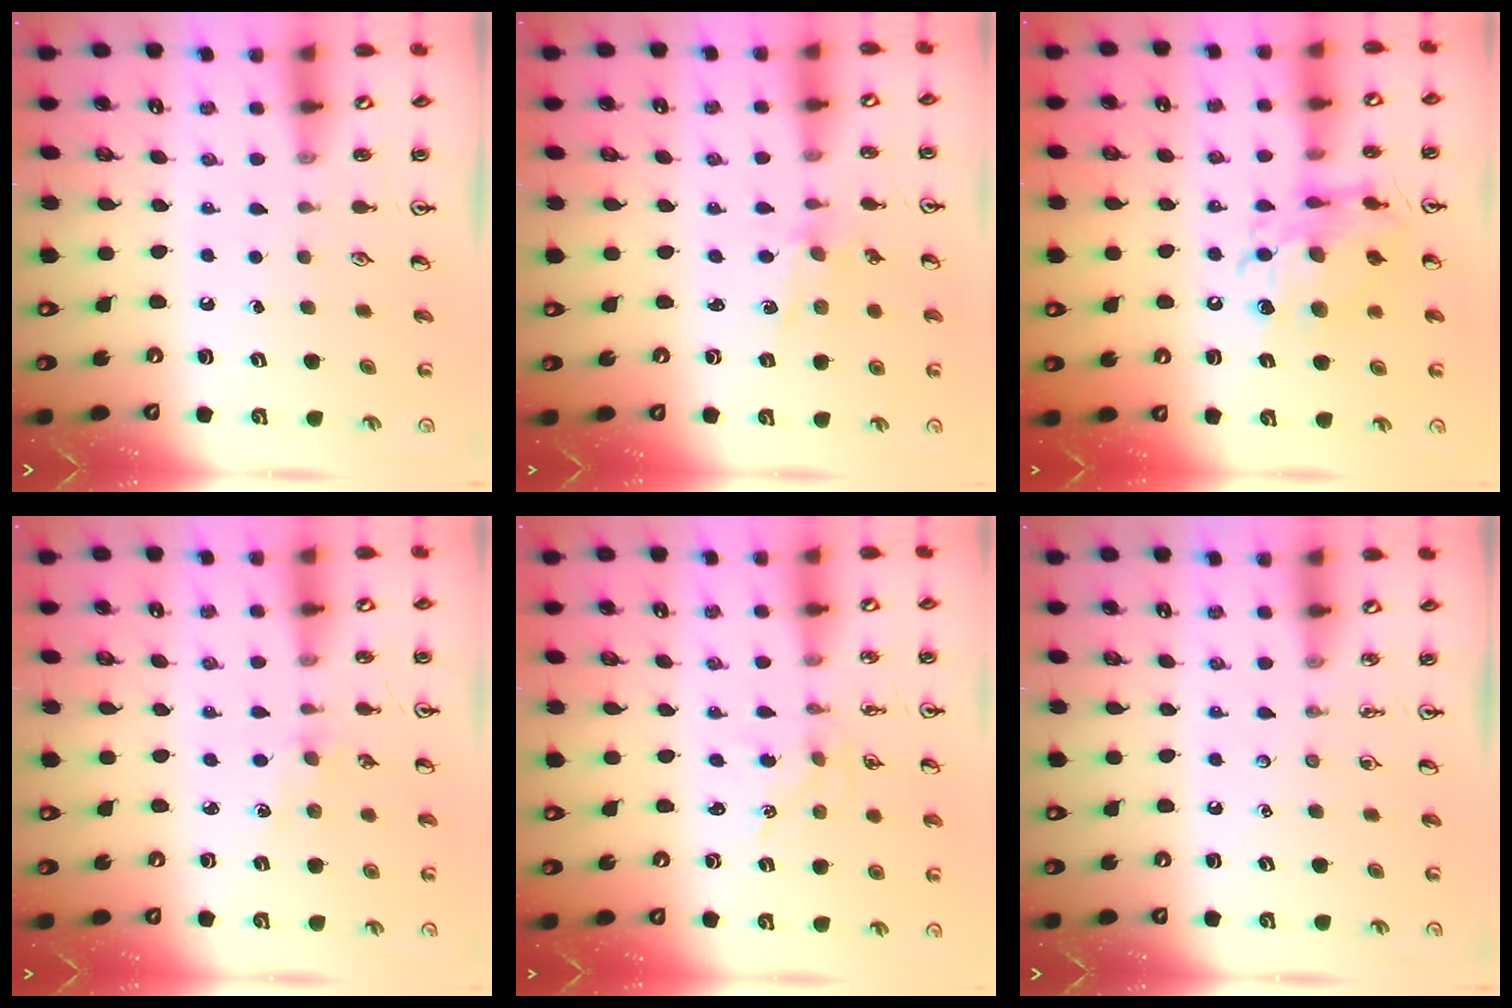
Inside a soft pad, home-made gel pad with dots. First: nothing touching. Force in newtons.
{"total": 1.1, "press": 1.1, "slide": 0.3}
{"total": 12.1, "press": 12.0, "slide": 1.3}
{"total": 2.8, "press": 2.8, "slide": 0.4}
{"total": 1.0, "press": 1.0, "slide": 0.2}
{"total": 0.0}